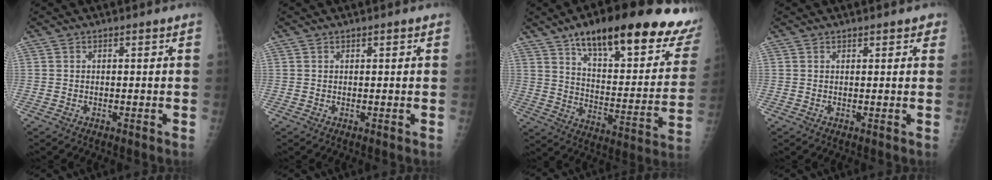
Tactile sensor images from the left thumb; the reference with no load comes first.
{"total": 0.5, "force": [0.3, 0.2, 0.4], "torque": [-0.005, -0.001, 0.004]}
{"total": 29.0, "force": [19.9, 8.4, 19.4], "torque": [-0.237, -0.062, 0.279]}
{"total": 1.9, "force": [1.3, 0.9, 1.0], "torque": [0.003, -0.002, 0.012]}